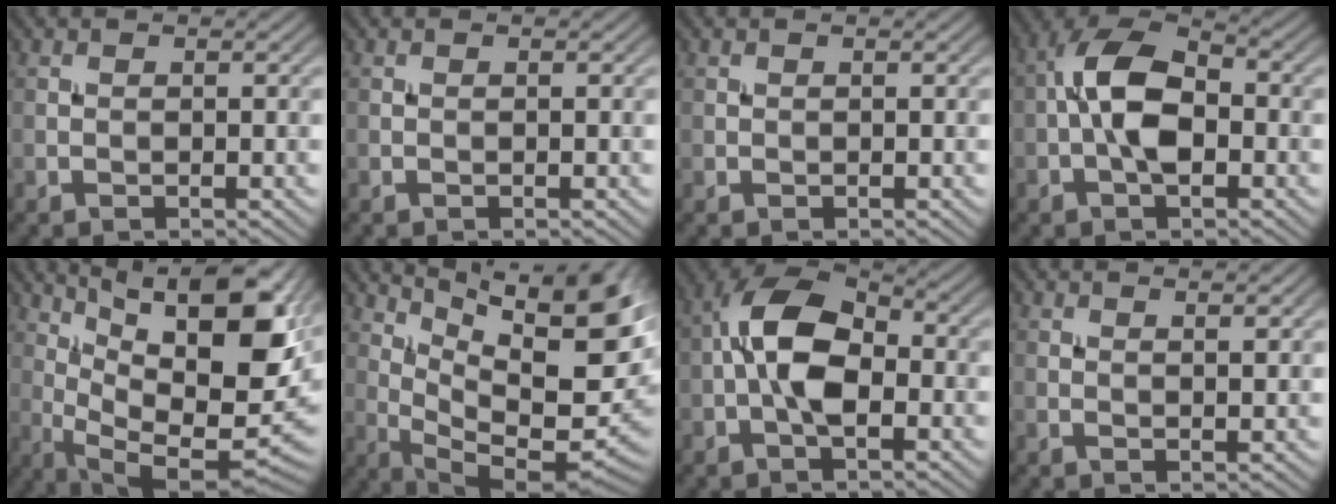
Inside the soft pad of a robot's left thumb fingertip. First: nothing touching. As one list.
[{"total": 0.0}, {"total": 0.7, "force": [0.3, 0.6, 0.0], "torque": [0.001, -0.003, 0.007]}, {"total": 8.6, "force": [-1.1, 4.5, 7.3], "torque": [-0.142, 0.017, -0.033]}, {"total": 17.4, "force": [6.4, 6.1, 15.0], "torque": [-0.233, 0.005, 0.117]}, {"total": 15.8, "force": [5.2, 5.6, 13.8], "torque": [-0.217, 0.005, 0.107]}, {"total": 9.2, "force": [-1.1, 4.9, 7.7], "torque": [-0.147, 0.019, -0.034]}, {"total": 2.0, "force": [1.5, 0.3, 1.4], "torque": [-0.021, -0.004, 0.026]}]